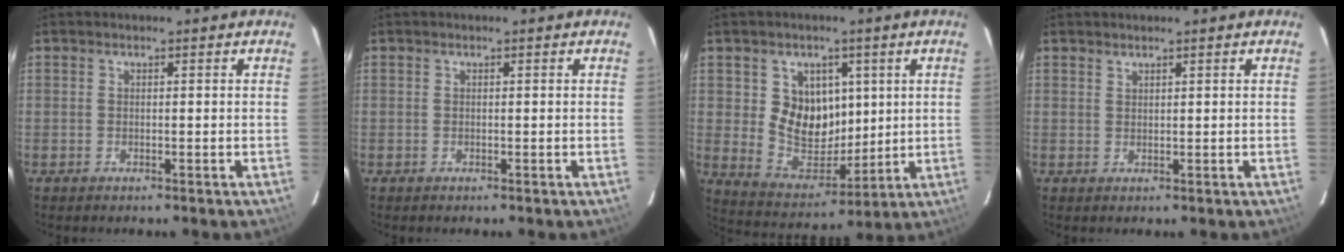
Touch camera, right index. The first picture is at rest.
{"total": 0.0}
{"total": 11.5, "force": [3.0, 9.5, 5.7], "torque": [-0.110, 0.001, 0.075]}
{"total": 0.8, "force": [0.8, 0.2, 0.1], "torque": [-0.002, 0.001, 0.016]}